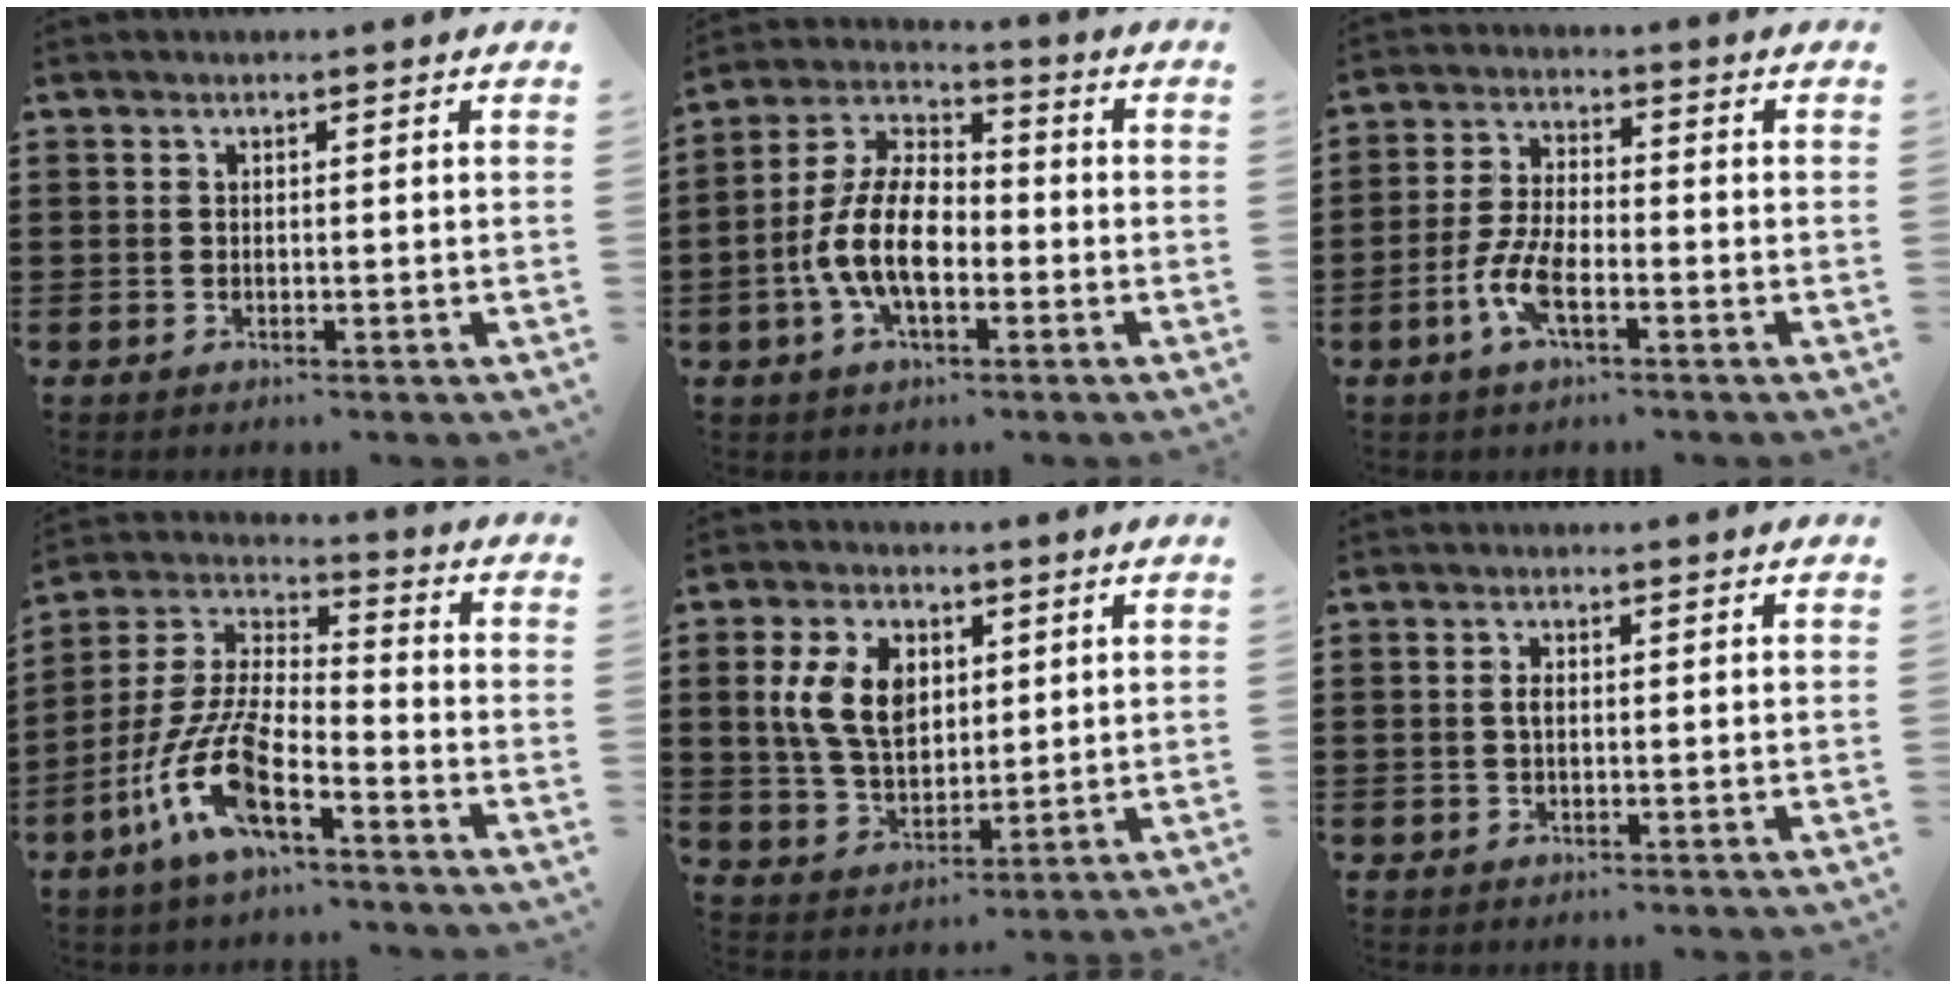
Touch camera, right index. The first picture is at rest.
{"total": 10.8, "force": [-3.1, 5.6, 8.7], "torque": [-0.211, -0.003, -0.065]}
{"total": 6.8, "force": [-2.8, 2.5, 5.6], "torque": [-0.140, -0.011, -0.060]}
{"total": 11.6, "force": [-7.1, 3.3, 8.5], "torque": [-0.215, -0.013, -0.148]}
{"total": 9.1, "force": [2.4, 6.1, 6.4], "torque": [-0.162, 0.013, 0.039]}
{"total": 1.4, "force": [0.0, 0.6, 1.3], "torque": [-0.026, 0.003, -0.002]}